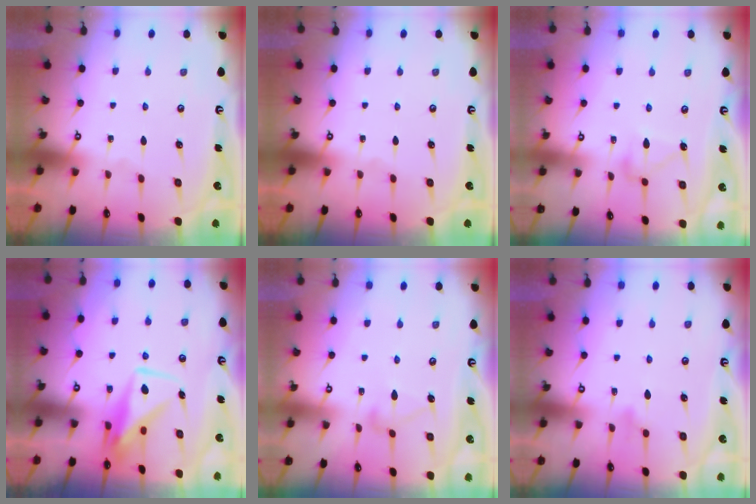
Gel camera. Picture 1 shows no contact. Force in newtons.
{"total": 0.0}
{"total": 9.6, "press": 9.6, "slide": 0.4}
{"total": 10.0, "press": 10.0, "slide": 0.7}
{"total": 8.3, "press": 8.3, "slide": 0.4}
{"total": 7.8, "press": 7.7, "slide": 1.7}